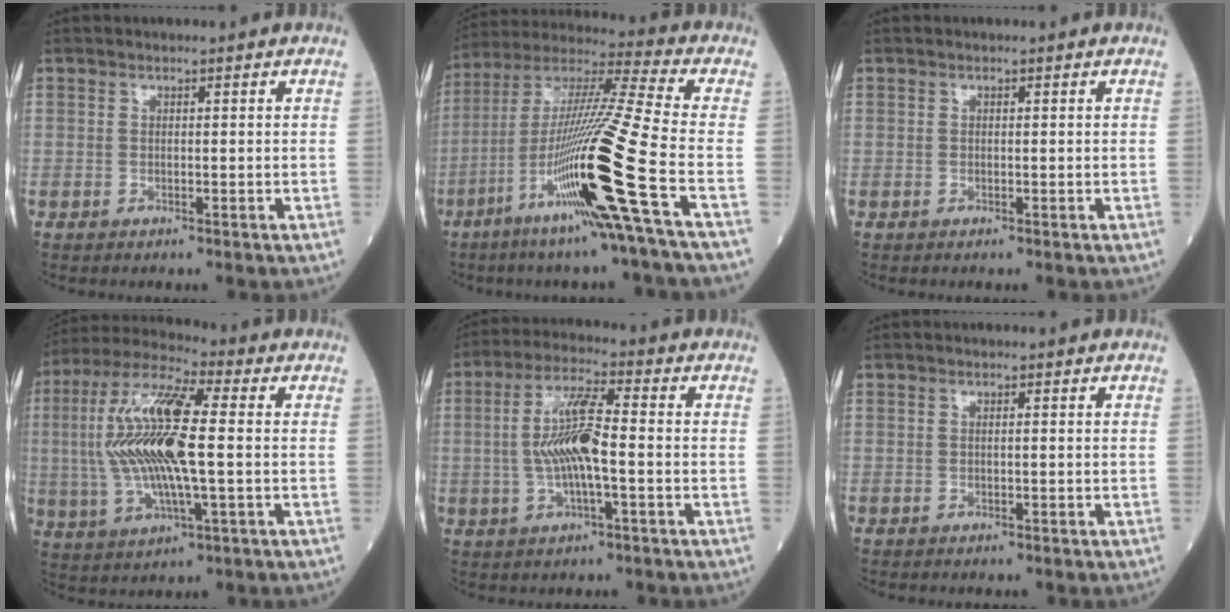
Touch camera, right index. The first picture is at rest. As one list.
[{"total": 21.7, "force": [-8.2, -2.0, 20.0], "torque": [-0.397, -0.034, -0.164]}, {"total": 0.0}, {"total": 16.7, "force": [-0.1, 3.2, 16.4], "torque": [-0.347, 0.011, -0.006]}, {"total": 9.2, "force": [-0.7, 1.6, 9.0], "torque": [-0.180, 0.007, -0.017]}, {"total": 0.0}]